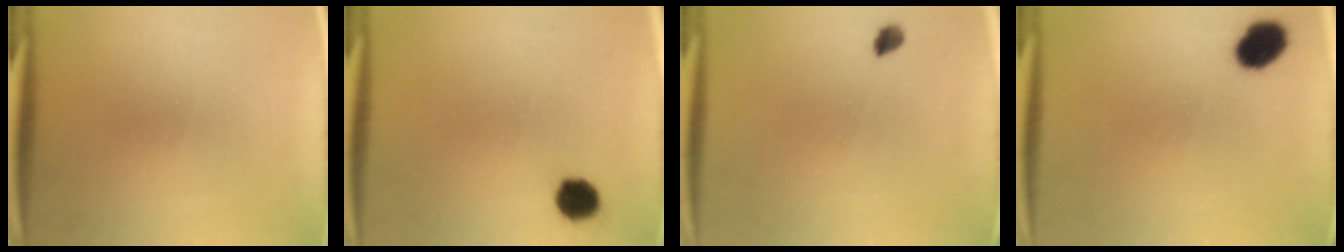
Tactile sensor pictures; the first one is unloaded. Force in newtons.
{"total": 4.3}
{"total": 1.6}
{"total": 7.0}